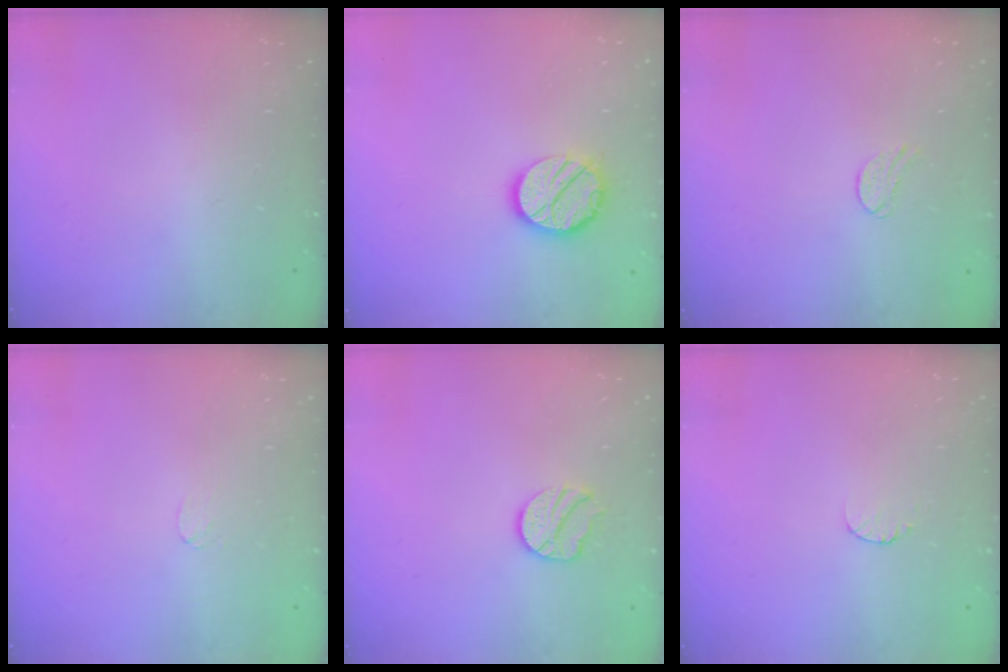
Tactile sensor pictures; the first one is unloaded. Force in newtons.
{"total": 13.3, "press": 13.3, "slide": 0.8}
{"total": 6.7, "press": 6.7, "slide": 0.5}
{"total": 2.9, "press": 2.9, "slide": 0.3}
{"total": 10.4, "press": 10.3, "slide": 0.6}
{"total": 4.8, "press": 4.8, "slide": 0.5}